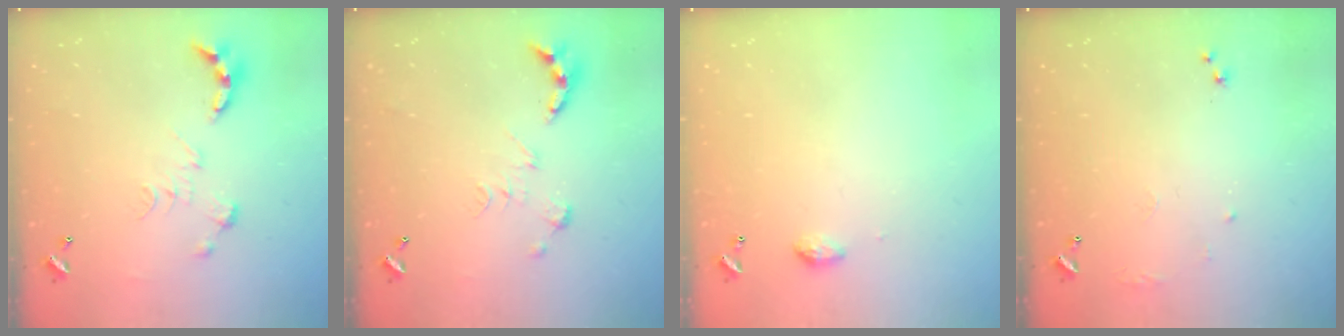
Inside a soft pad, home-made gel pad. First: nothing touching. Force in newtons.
{"total": 0.0}
{"total": 4.7, "press": 4.7, "slide": 0.6}
{"total": 6.4, "press": 6.3, "slide": 1.0}